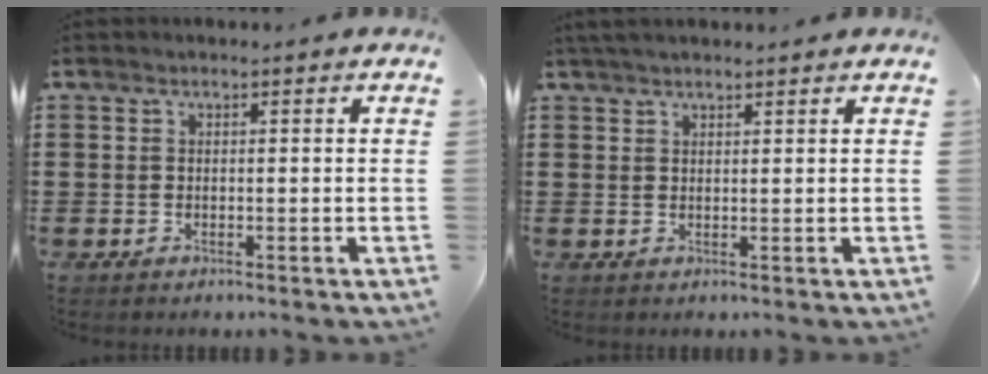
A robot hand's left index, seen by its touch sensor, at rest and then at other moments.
{"total": 1.8, "force": [1.7, 0.2, 0.7], "torque": [-0.017, 0.003, 0.032]}